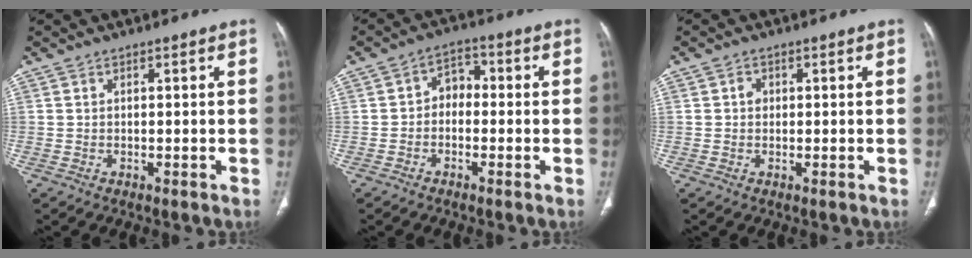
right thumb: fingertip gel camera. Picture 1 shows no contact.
{"total": 4.5, "force": [-0.8, 3.5, 2.7], "torque": [-0.025, 0.024, -0.028]}
{"total": 1.4, "force": [0.2, 1.3, 0.7], "torque": [-0.006, 0.003, 0.002]}